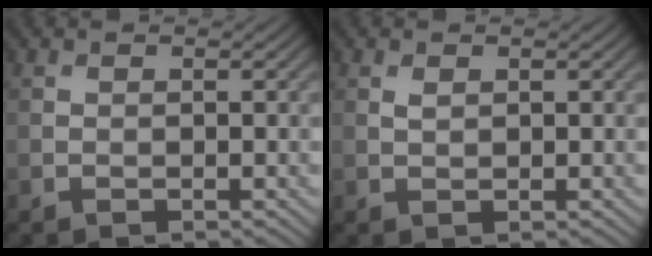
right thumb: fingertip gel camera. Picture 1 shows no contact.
{"total": 0.9, "force": [0.4, 0.4, 0.6], "torque": [-0.017, -0.001, 0.010]}